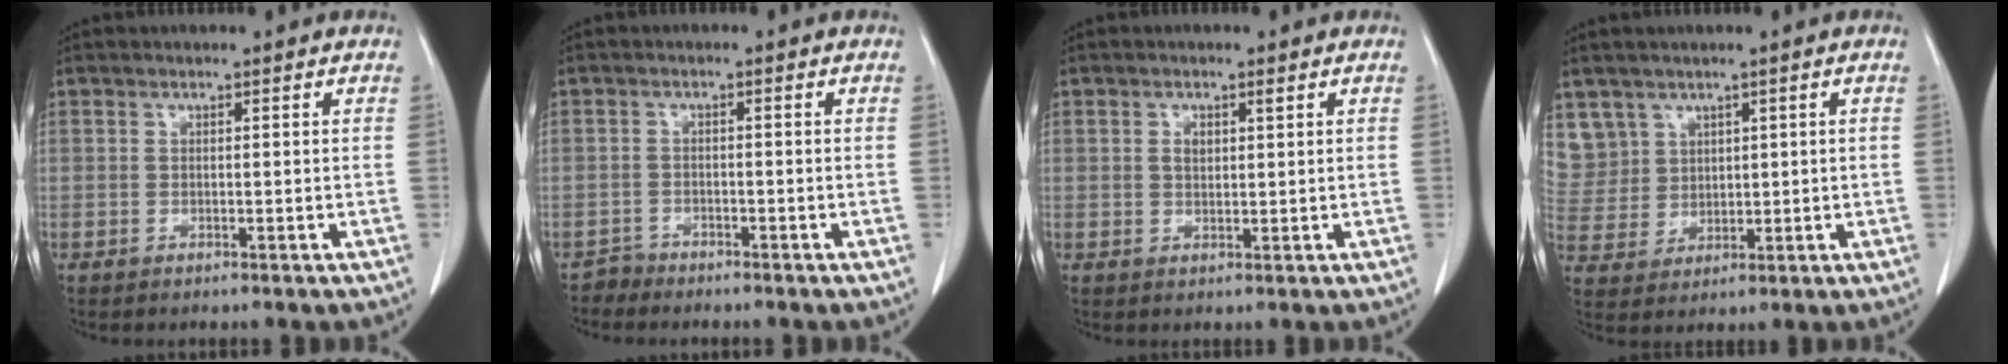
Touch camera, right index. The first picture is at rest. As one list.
[{"total": 1.7, "force": [-1.5, 0.3, -0.7], "torque": [0.015, -0.001, -0.029]}, {"total": 2.1, "force": [0.8, 0.9, 1.7], "torque": [-0.037, 0.006, 0.016]}, {"total": 7.3, "force": [4.2, 6.0, -0.2], "torque": [0.001, 0.013, 0.100]}]